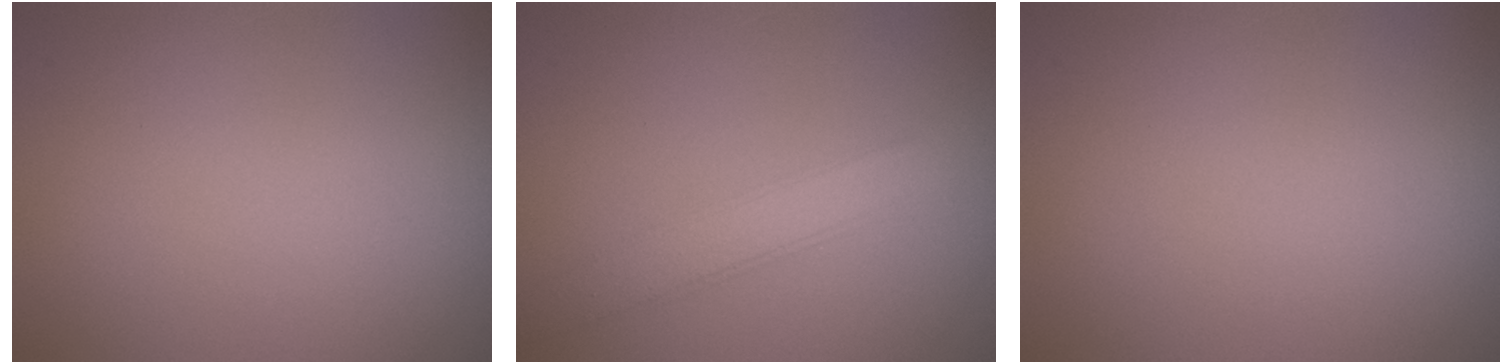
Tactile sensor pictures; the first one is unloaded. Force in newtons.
{"total": 2.7, "press": 2.7, "slide": 0.1}
{"total": 0.0}